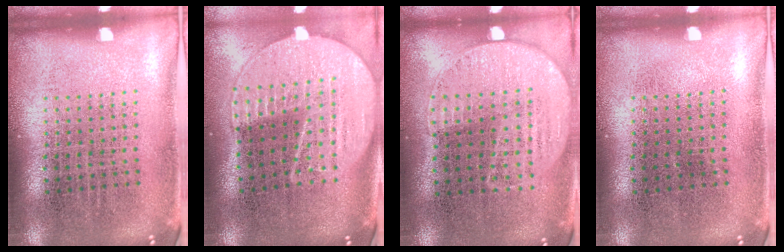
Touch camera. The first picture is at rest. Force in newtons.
{"total": 2.0, "press": 1.7, "slide": 1.0}
{"total": 1.1, "press": 1.0, "slide": 0.5}
{"total": 0.0}